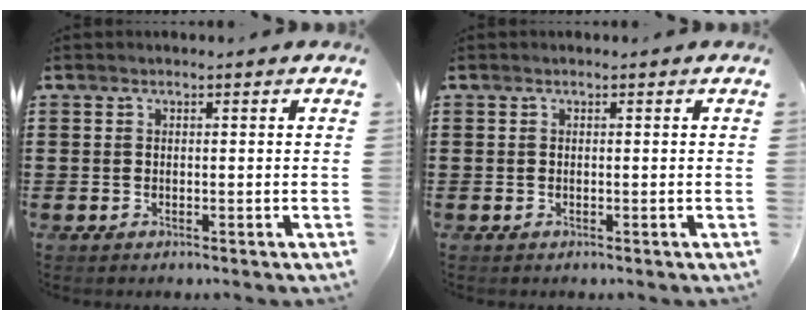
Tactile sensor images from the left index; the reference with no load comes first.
{"total": 0.0}